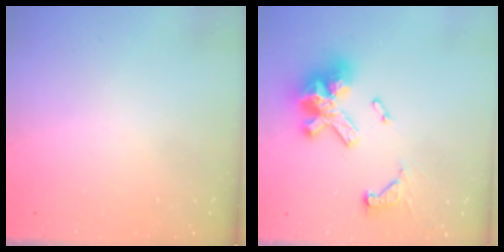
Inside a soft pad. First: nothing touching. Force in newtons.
{"total": 15.0, "press": 15.0, "slide": 0.8}